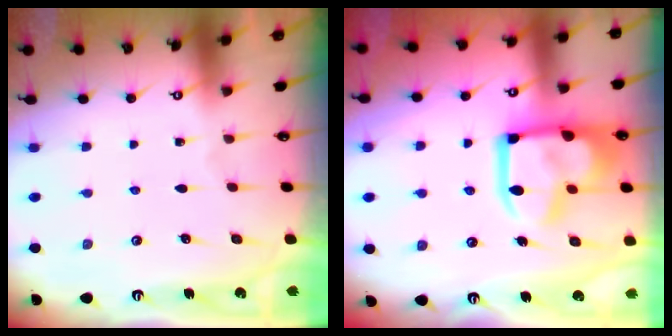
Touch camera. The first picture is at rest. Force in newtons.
{"total": 18.7, "press": 18.6, "slide": 2.1}